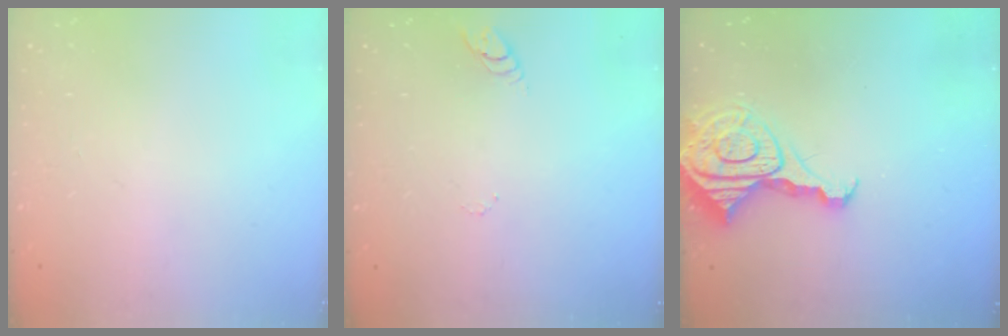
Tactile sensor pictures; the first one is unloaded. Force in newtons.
{"total": 3.1, "press": 3.1, "slide": 0.3}
{"total": 13.3, "press": 13.3, "slide": 1.3}